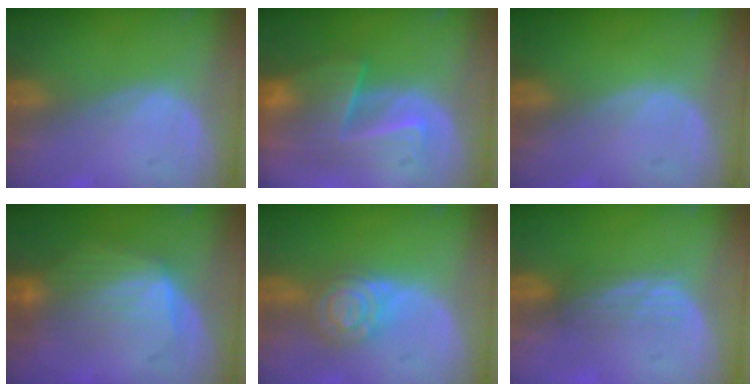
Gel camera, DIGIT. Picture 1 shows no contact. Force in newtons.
{"total": 7.7, "press": 7.6, "slide": 1.4}
{"total": 0.0}
{"total": 6.9, "press": 6.8, "slide": 0.5}
{"total": 6.1, "press": 6.1, "slide": 0.4}
{"total": 3.1, "press": 2.5, "slide": 1.7}